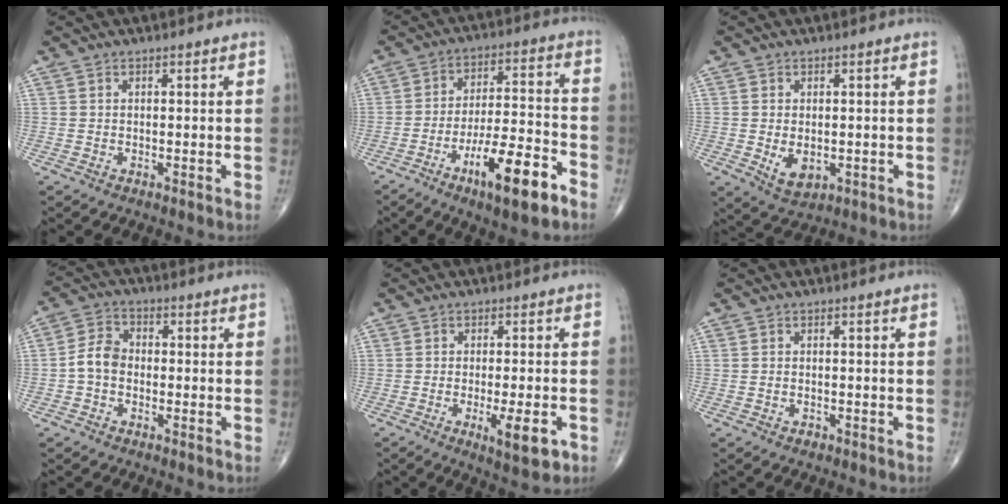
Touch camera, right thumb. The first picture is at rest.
{"total": 14.6, "force": [-7.9, 3.6, 11.7], "torque": [-0.193, 0.049, -0.124]}
{"total": 4.9, "force": [-0.7, 3.1, 3.7], "torque": [-0.049, -0.009, 0.001]}
{"total": 5.4, "force": [-1.2, 4.1, 3.4], "torque": [-0.056, 0.019, -0.034]}
{"total": 7.1, "force": [-2.7, 1.9, 6.3], "torque": [-0.096, -0.006, -0.035]}
{"total": 0.9, "force": [-0.5, 0.6, 0.4], "torque": [-0.003, 0.007, -0.005]}